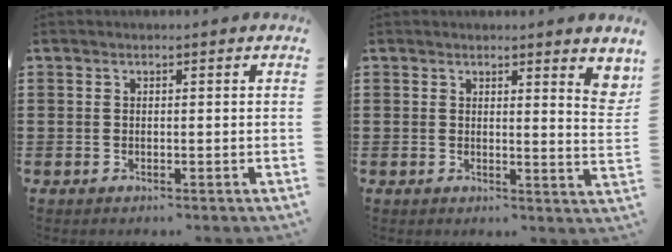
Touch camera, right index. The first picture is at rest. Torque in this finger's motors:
{"motor_torque": [0.03, 0.52, 0.26, 0.03]}